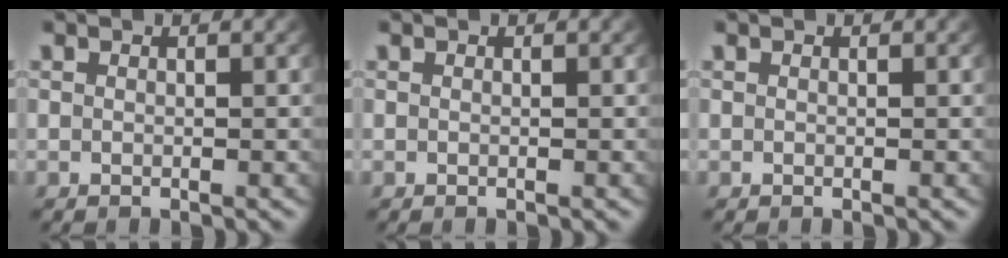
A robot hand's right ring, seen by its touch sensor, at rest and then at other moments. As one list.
[{"total": 0.0}, {"total": 0.0}]